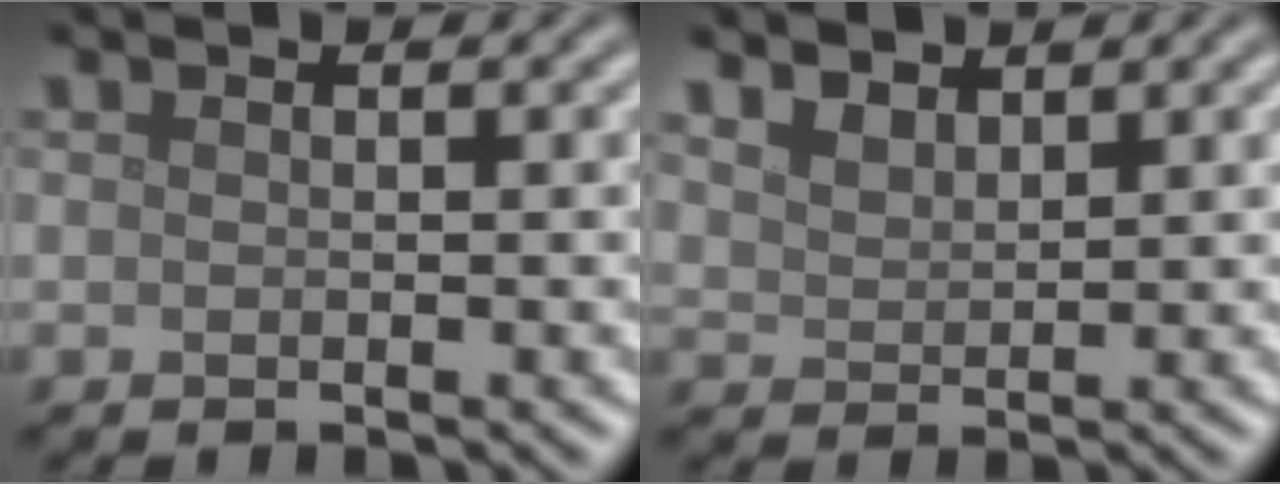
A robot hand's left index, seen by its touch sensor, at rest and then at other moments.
{"total": 2.9, "force": [2.4, 1.3, 0.9], "torque": [-0.028, 0.000, 0.051]}